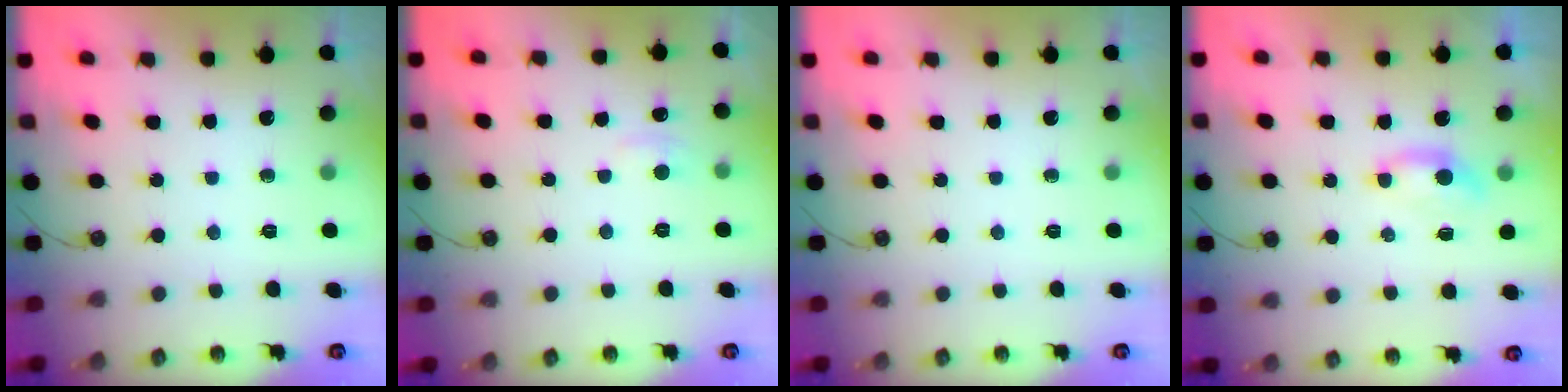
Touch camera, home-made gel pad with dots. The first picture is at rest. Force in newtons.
{"total": 3.3, "press": 3.3, "slide": 0.4}
{"total": 0.0}
{"total": 0.0}